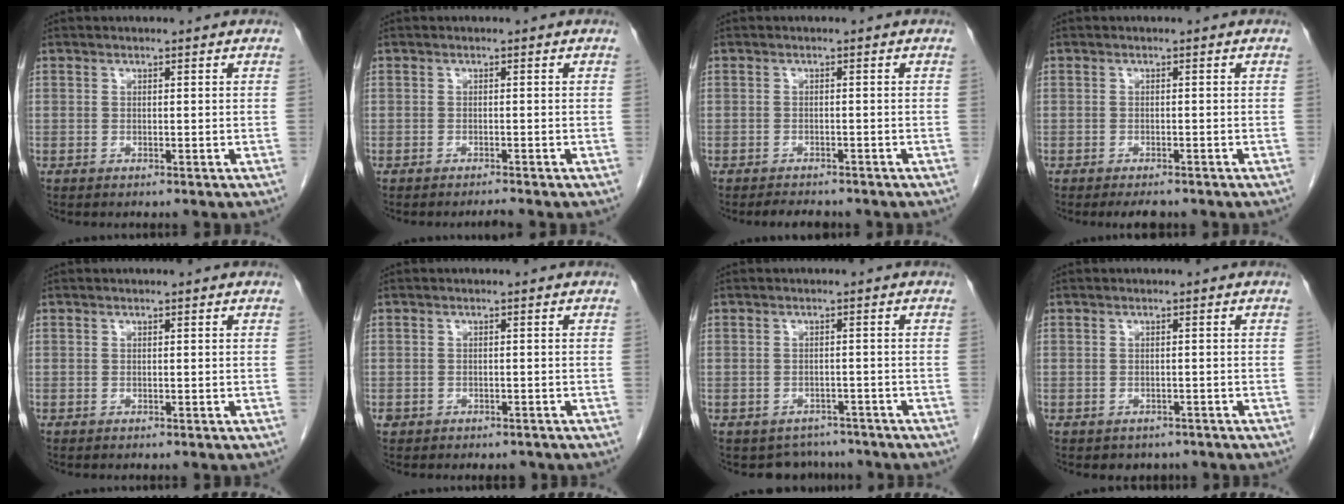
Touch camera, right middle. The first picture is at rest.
{"total": 0.8, "force": [-0.7, -0.3, 0.1], "torque": [-0.003, -0.004, -0.009]}
{"total": 3.0, "force": [-2.7, 1.0, 0.9], "torque": [-0.018, -0.005, -0.036]}
{"total": 2.4, "force": [-2.0, 0.8, 1.1], "torque": [-0.016, -0.003, -0.025]}
{"total": 0.0}
{"total": 2.4, "force": [-1.7, 1.6, 0.7], "torque": [-0.012, 0.008, -0.020]}
{"total": 4.4, "force": [-3.7, 2.2, -0.4], "torque": [0.010, 0.014, -0.049]}
{"total": 2.7, "force": [-2.0, 1.7, 0.3], "torque": [-0.006, 0.005, -0.026]}